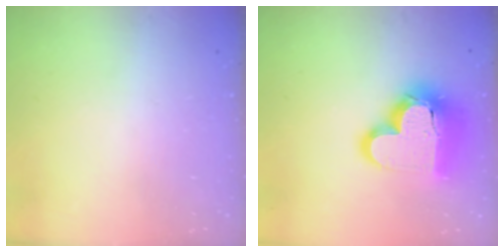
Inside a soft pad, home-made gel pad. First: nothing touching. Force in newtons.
{"total": 20.1, "press": 20.1, "slide": 1.7}